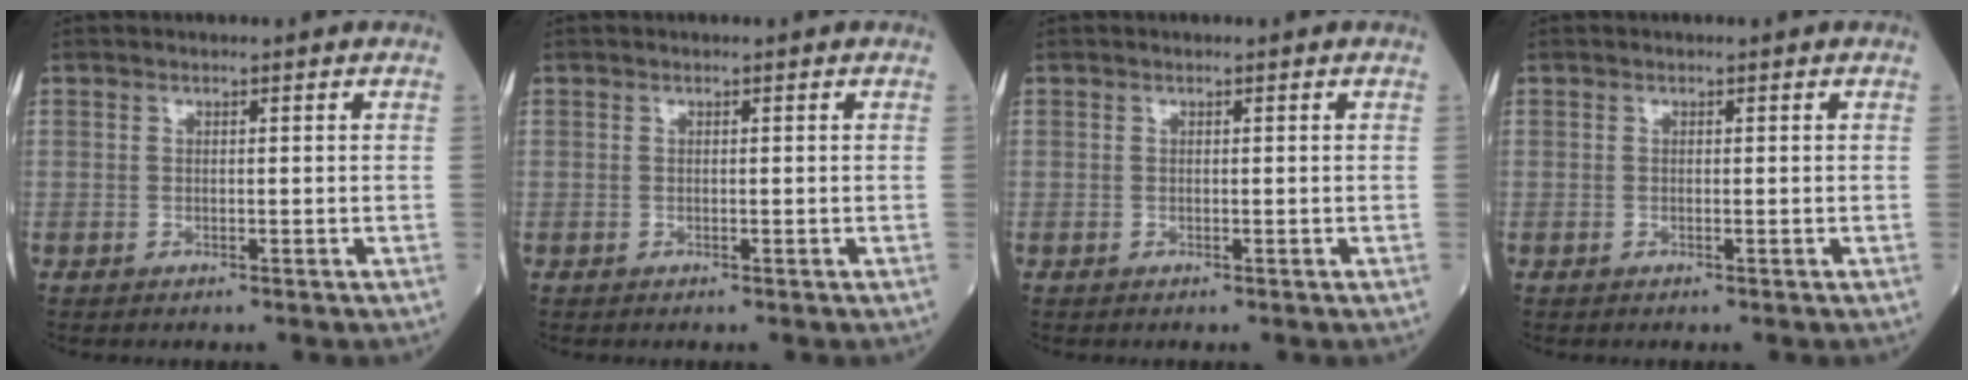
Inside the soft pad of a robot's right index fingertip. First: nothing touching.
{"total": 0.0}
{"total": 0.0}
{"total": 0.0}